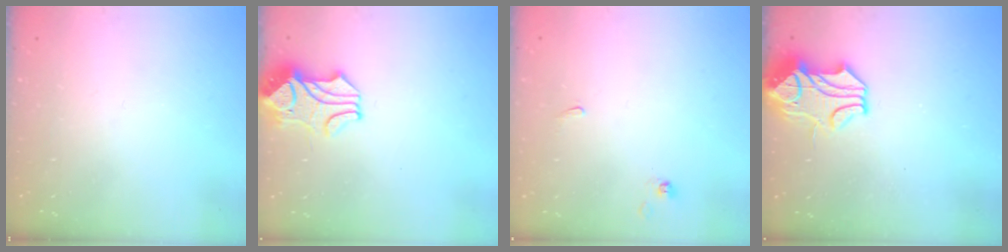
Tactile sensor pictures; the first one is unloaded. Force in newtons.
{"total": 2.4, "press": 2.1, "slide": 1.2}
{"total": 0.9, "press": 0.9, "slide": 0.2}
{"total": 2.1, "press": 1.5, "slide": 1.5}